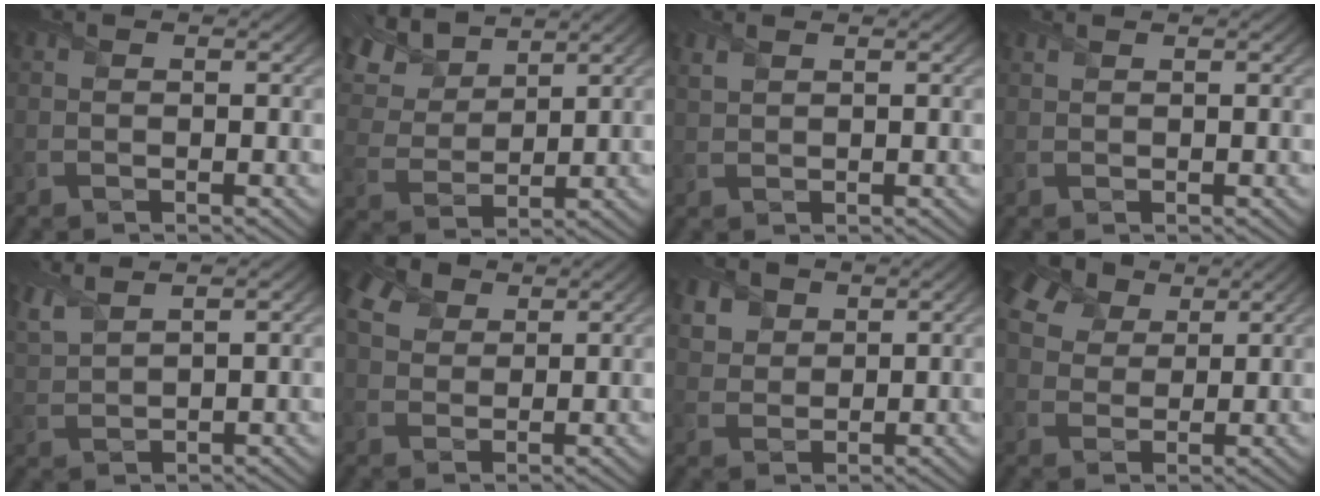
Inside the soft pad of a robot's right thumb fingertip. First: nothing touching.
{"total": 10.0, "force": [7.0, 4.6, 5.5], "torque": [-0.170, 0.026, 0.129]}
{"total": 1.4, "force": [1.0, 0.6, 0.7], "torque": [-0.026, -0.001, 0.027]}
{"total": 0.9, "force": [0.8, 0.1, 0.2], "torque": [-0.008, 0.002, 0.019]}
{"total": 5.2, "force": [4.2, 1.3, 2.7], "torque": [-0.076, 0.015, 0.089]}
{"total": 6.2, "force": [3.7, 3.6, 3.3], "torque": [-0.098, 0.020, 0.069]}
{"total": 4.1, "force": [2.4, 2.9, 1.6], "torque": [-0.056, -0.010, 0.057]}
{"total": 9.5, "force": [6.0, 5.4, 5.1], "torque": [-0.148, 0.033, 0.098]}